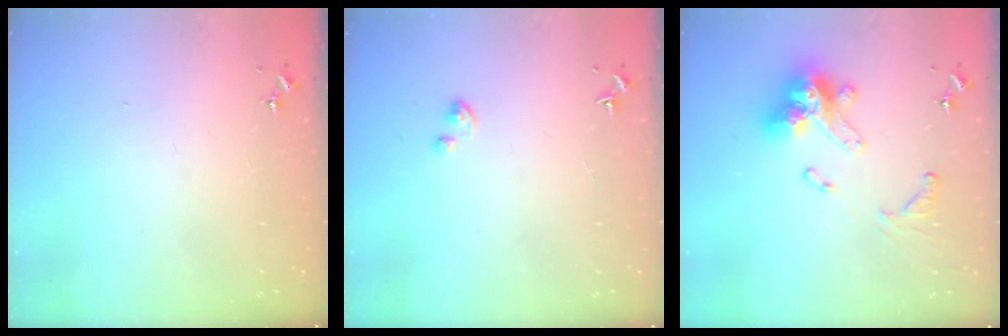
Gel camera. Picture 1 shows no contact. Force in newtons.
{"total": 1.8, "press": 1.8, "slide": 0.1}
{"total": 17.9, "press": 17.8, "slide": 1.9}